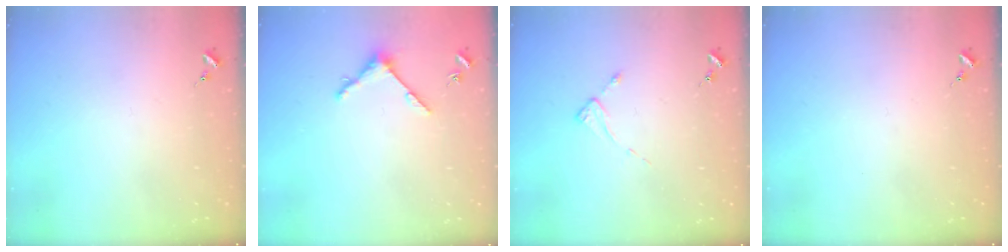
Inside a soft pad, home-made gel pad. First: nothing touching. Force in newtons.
{"total": 4.8, "press": 4.8, "slide": 0.6}
{"total": 2.6, "press": 2.6, "slide": 0.2}
{"total": 0.0}